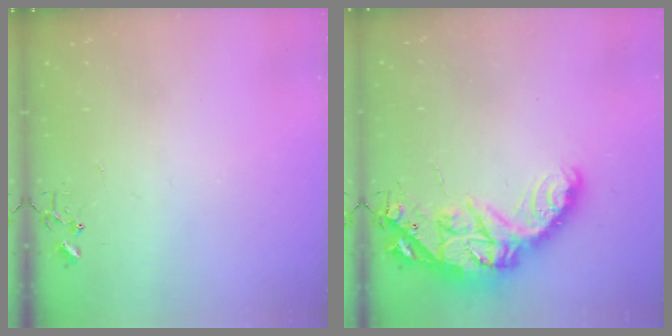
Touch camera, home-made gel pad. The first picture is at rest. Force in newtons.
{"total": 19.5, "press": 19.4, "slide": 1.3}